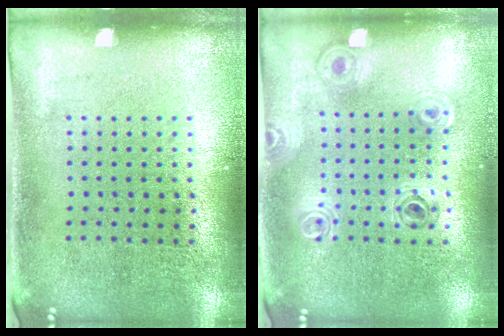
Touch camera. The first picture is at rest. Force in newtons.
{"total": 0.8, "press": 0.8, "slide": 0.1}